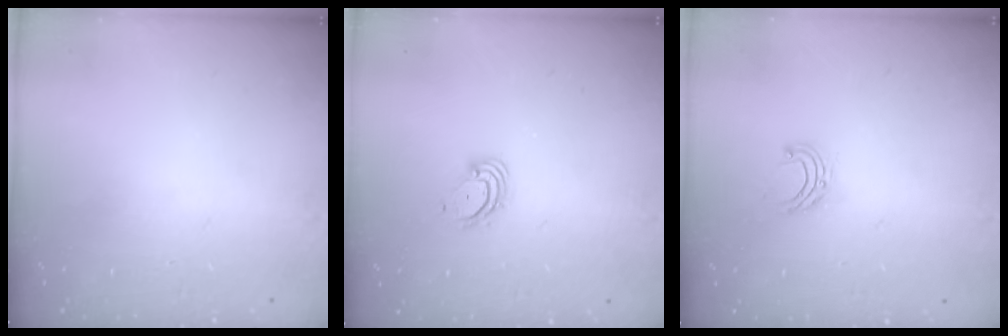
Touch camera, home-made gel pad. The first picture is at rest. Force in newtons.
{"total": 4.3, "press": 4.3, "slide": 0.4}
{"total": 5.9, "press": 5.9, "slide": 0.5}